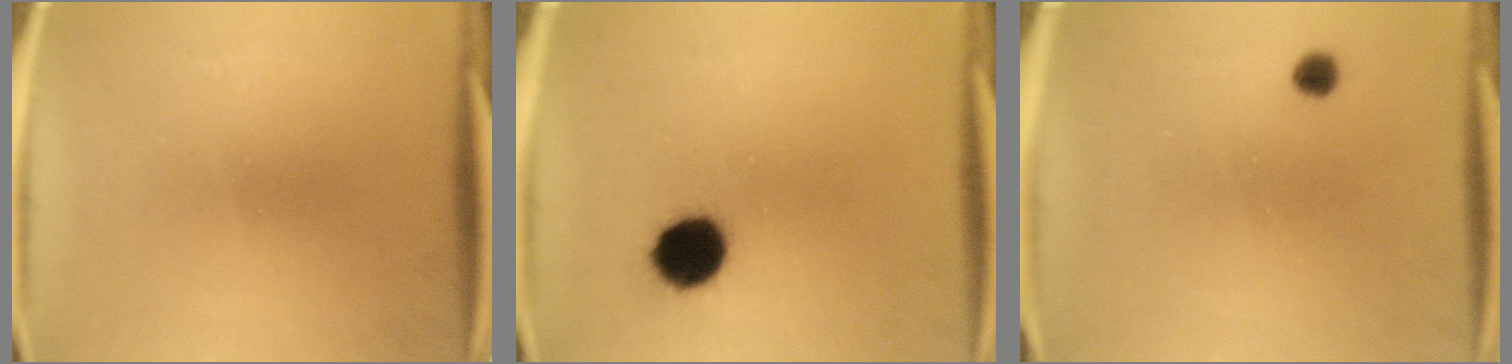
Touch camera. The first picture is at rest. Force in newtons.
{"total": 9.7}
{"total": 1.8}